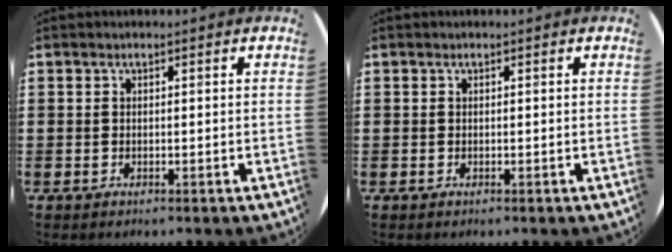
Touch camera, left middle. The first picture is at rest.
{"total": 0.0}